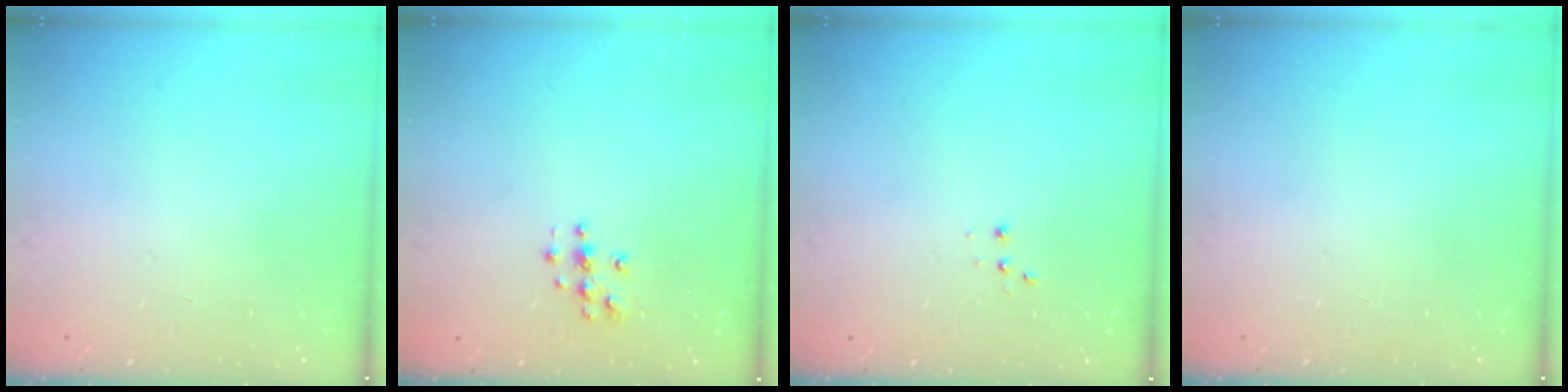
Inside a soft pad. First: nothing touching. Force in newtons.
{"total": 3.8, "press": 3.8, "slide": 0.4}
{"total": 2.8, "press": 2.7, "slide": 0.7}
{"total": 0.0}